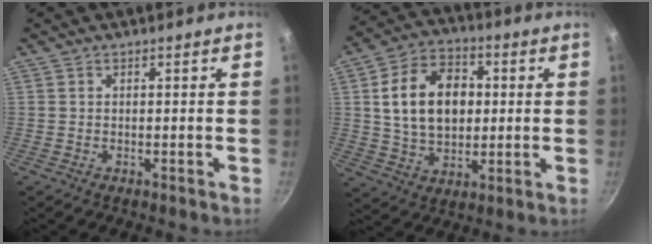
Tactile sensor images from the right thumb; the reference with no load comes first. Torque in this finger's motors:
{"motor_torque": [-0.52, 1.11, 0.40, -0.01, 0.18]}